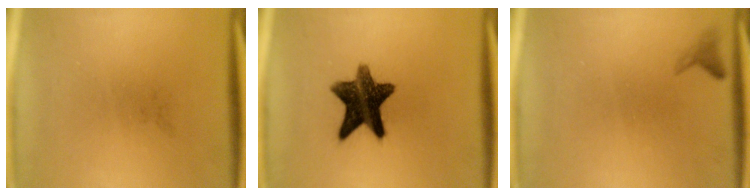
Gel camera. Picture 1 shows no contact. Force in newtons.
{"total": 12.0}
{"total": 1.0}